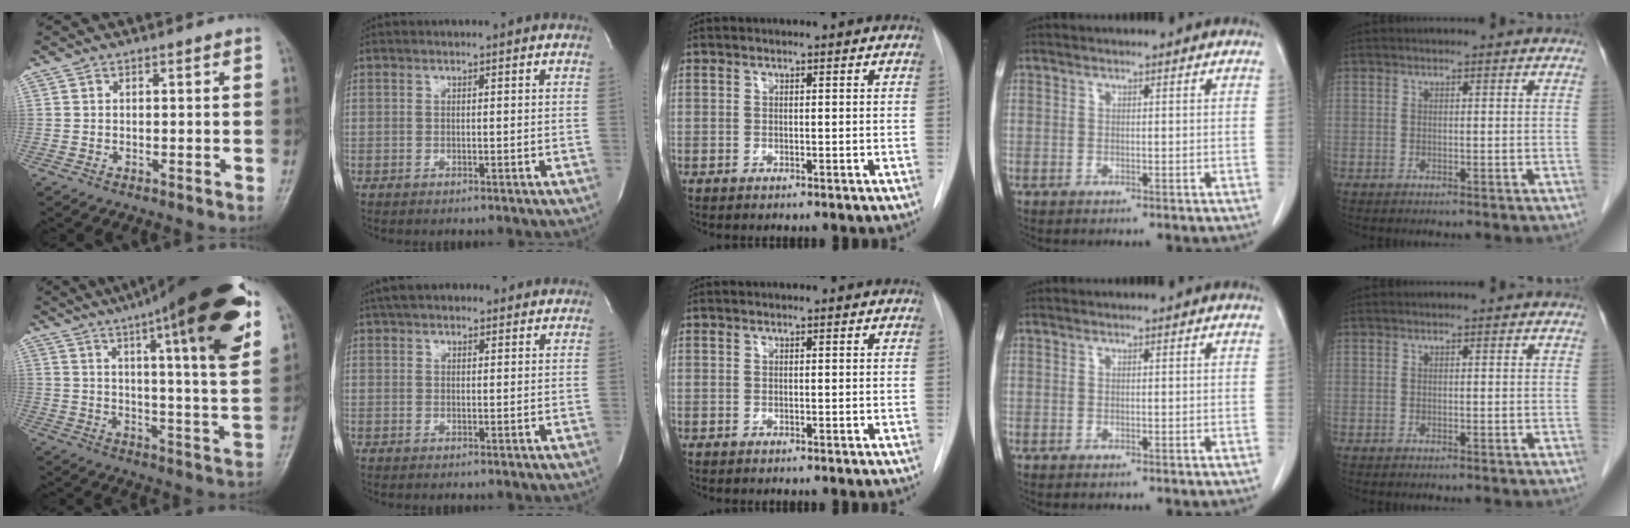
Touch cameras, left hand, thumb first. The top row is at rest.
{"thumb": {"total": 26.0, "force": [14.4, 4.3, 21.2], "torque": [-0.300, -0.029, 0.199]}, "index": {"total": 9.2, "force": [7.7, 3.3, 4.0], "torque": [-0.055, 0.037, 0.113]}}